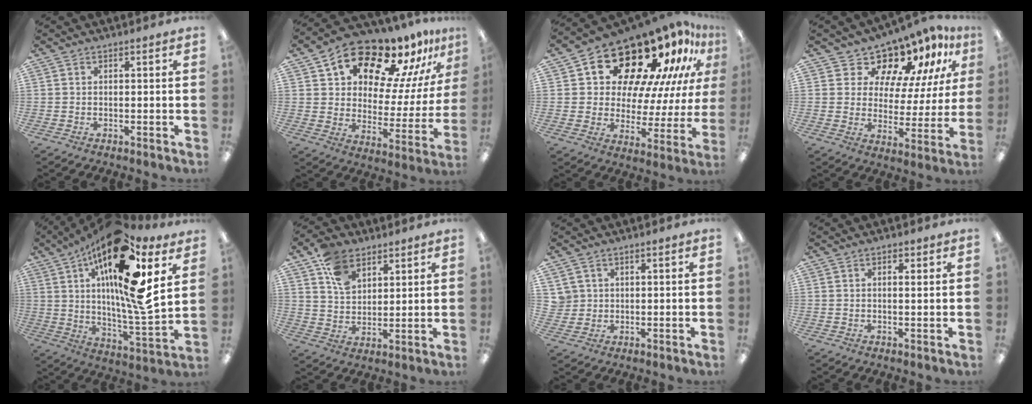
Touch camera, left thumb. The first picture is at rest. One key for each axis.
{"total": 16.1, "fx": 12.9, "fy": 6.9, "fz": 6.8, "tx": -0.115, "ty": -0.103, "tz": 0.217}
{"total": 20.7, "fx": 15.7, "fy": 9.6, "fz": 9.6, "tx": -0.144, "ty": -0.122, "tz": 0.271}
{"total": 12.8, "fx": 10.7, "fy": 5.8, "fz": 4.1, "tx": -0.073, "ty": -0.095, "tz": 0.185}
{"total": 23.1, "fx": 11.2, "fy": 5.8, "fz": 19.3, "tx": -0.323, "ty": -0.067, "tz": 0.174}
{"total": 9.7, "fx": 5.8, "fy": 6.1, "fz": 4.7, "tx": -0.087, "ty": -0.014, "tz": 0.111}
{"total": 3.3, "fx": 1.4, "fy": 3.0, "fz": 0.2, "tx": -0.015, "ty": 0.006, "tz": 0.027}
{"total": 2.5, "fx": 1.3, "fy": 1.1, "fz": 1.8, "tx": -0.022, "ty": -0.004, "tz": 0.019}